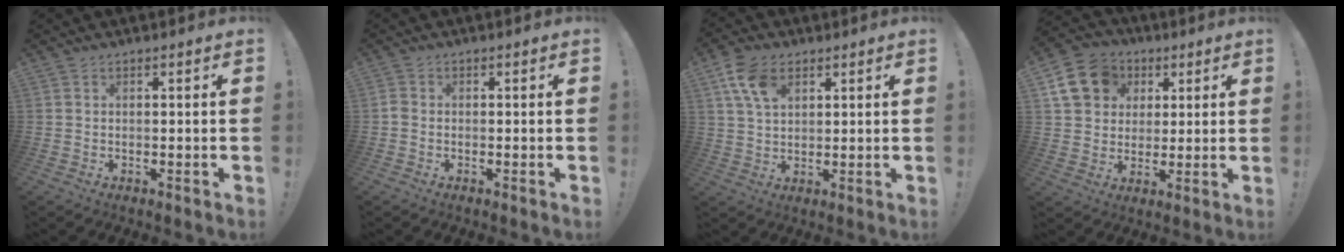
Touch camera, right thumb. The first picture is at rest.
{"total": 1.6, "force": [-0.6, 1.2, 1.0], "torque": [-0.019, 0.007, -0.009]}
{"total": 9.3, "force": [4.4, 5.8, 5.8], "torque": [-0.114, -0.003, 0.088]}
{"total": 14.3, "force": [5.1, 12.0, 5.9], "torque": [-0.080, -0.015, 0.105]}